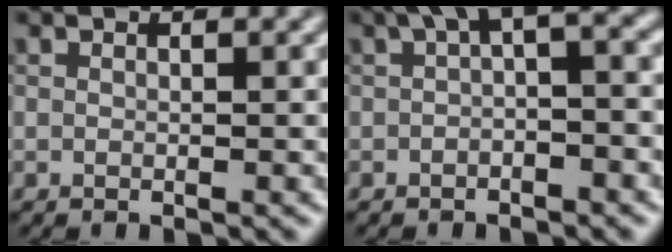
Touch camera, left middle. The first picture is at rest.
{"total": 3.6, "force": [0.7, 1.1, 3.4], "torque": [-0.047, 0.016, 0.004]}